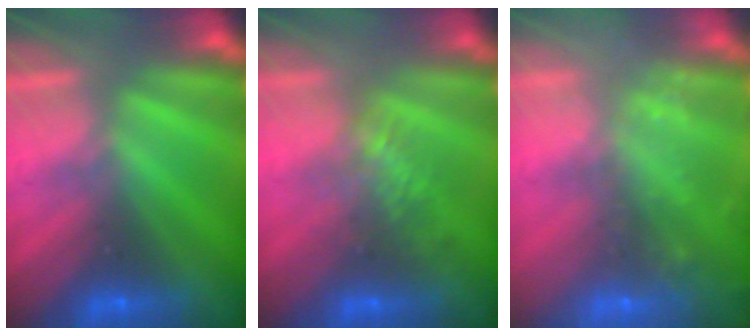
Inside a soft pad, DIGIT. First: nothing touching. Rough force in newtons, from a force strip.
{"total": 3.9}
{"total": 8.5}